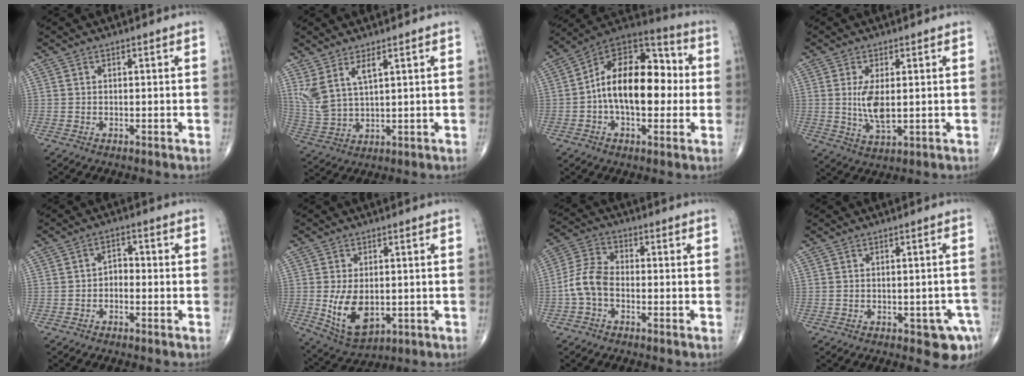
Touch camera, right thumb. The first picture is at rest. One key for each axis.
{"total": 7.8, "fx": 4.1, "fy": 2.7, "fz": 6.0, "tx": -0.137, "ty": -0.023, "tz": 0.096}
{"total": 19.5, "fx": -0.3, "fy": 11.1, "fz": 16.0, "tx": -0.229, "ty": 0.040, "tz": -0.014}
{"total": 6.3, "fx": 0.5, "fy": 2.5, "fz": 5.8, "tx": -0.114, "ty": -0.016, "tz": 0.016}
{"total": 2.9, "fx": -1.0, "fy": 1.9, "fz": 1.9, "tx": -0.017, "ty": 0.020, "tz": -0.027}
{"total": 10.1, "fx": -1.2, "fy": 6.1, "fz": 7.9, "tx": -0.130, "ty": -0.013, "tz": -0.003}
{"total": 6.8, "fx": -2.1, "fy": 4.2, "fz": 5.0, "tx": -0.102, "ty": 0.025, "tz": -0.053}
{"total": 5.3, "fx": -2.6, "fy": 2.4, "fz": 4.0, "tx": -0.031, "ty": 0.012, "tz": -0.025}